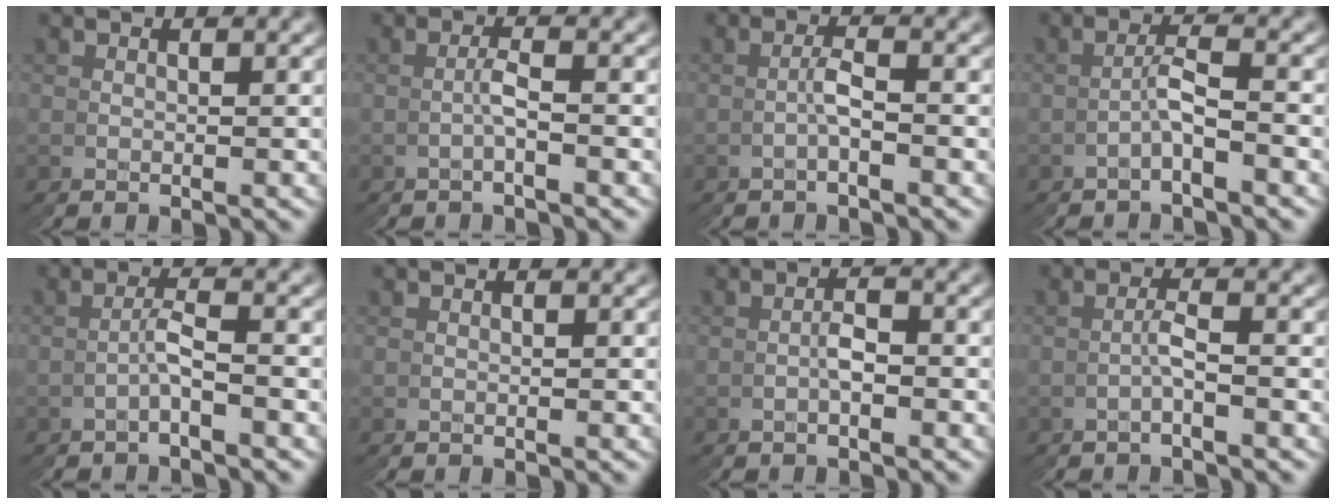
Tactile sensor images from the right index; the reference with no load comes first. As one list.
[{"total": 1.2, "force": [-0.8, -0.8, 0.2], "torque": [0.002, 0.008, -0.019]}, {"total": 1.2, "force": [-1.0, -0.5, 0.2], "torque": [0.004, 0.008, -0.022]}, {"total": 1.7, "force": [-1.5, -0.8, 0.0], "torque": [0.005, 0.015, -0.032]}, {"total": 1.7, "force": [-1.3, -1.0, -0.2], "torque": [0.008, 0.014, -0.029]}, {"total": 0.0}, {"total": 1.1, "force": [-1.0, 0.3, 0.3], "torque": [0.000, -0.001, -0.018]}, {"total": 1.4, "force": [-1.1, -0.9, 0.0], "torque": [0.005, 0.009, -0.023]}]